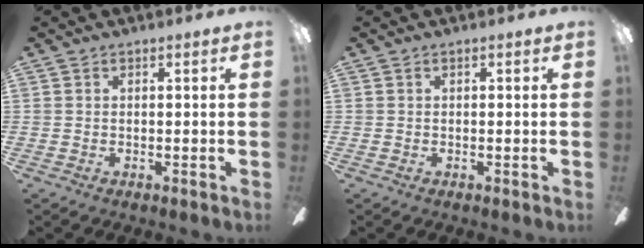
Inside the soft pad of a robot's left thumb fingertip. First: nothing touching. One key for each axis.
{"total": 0.0}